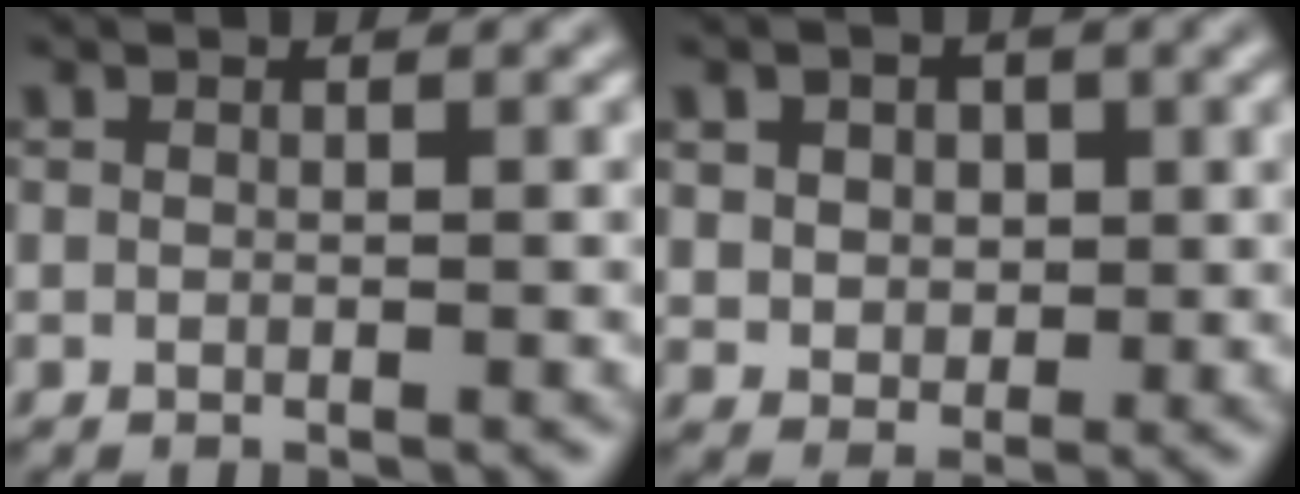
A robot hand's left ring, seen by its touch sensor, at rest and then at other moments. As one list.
[{"total": 4.1, "force": [1.5, 3.2, 2.1], "torque": [-0.048, 0.009, 0.020]}]